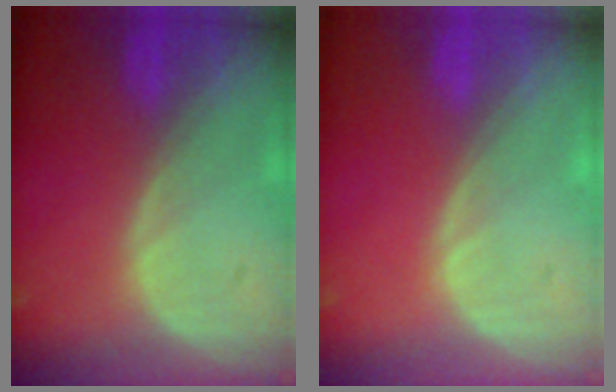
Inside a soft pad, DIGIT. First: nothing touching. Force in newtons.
{"total": 0.0}